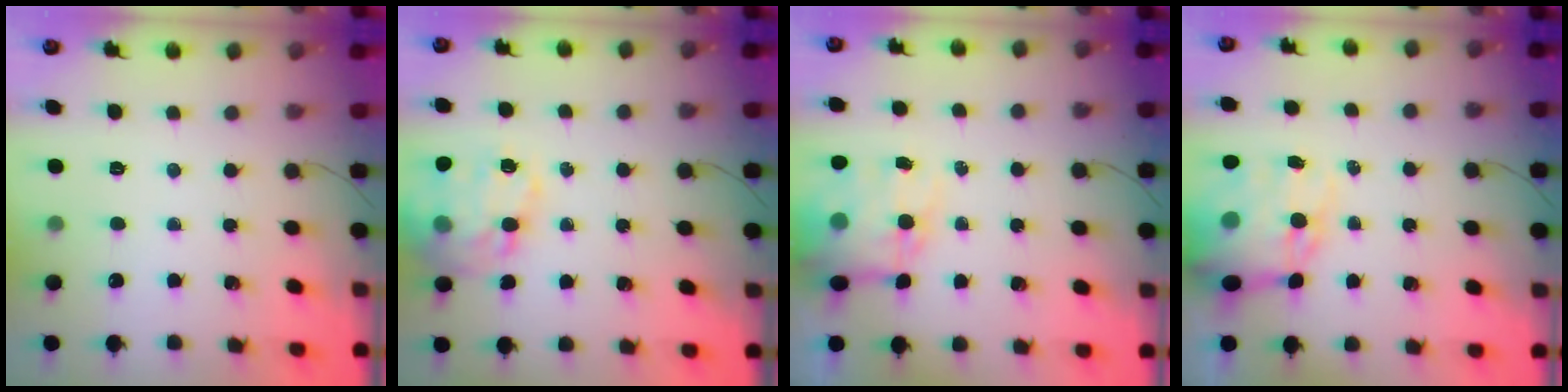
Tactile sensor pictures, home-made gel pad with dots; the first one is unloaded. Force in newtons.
{"total": 18.4, "press": 18.2, "slide": 2.5}
{"total": 12.5, "press": 12.0, "slide": 3.2}
{"total": 14.9, "press": 14.6, "slide": 3.1}